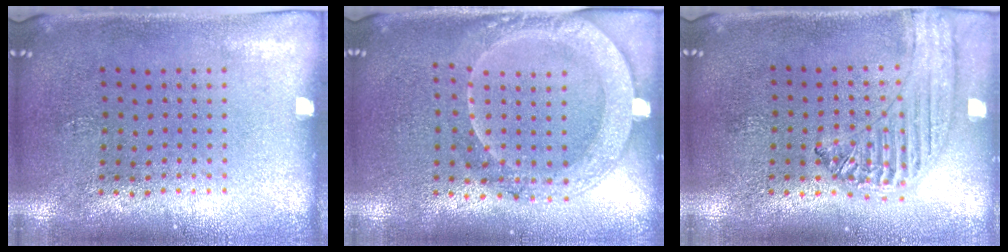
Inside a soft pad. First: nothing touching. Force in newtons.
{"total": 1.9, "press": 1.8, "slide": 0.6}
{"total": 1.3, "press": 1.3, "slide": 0.1}